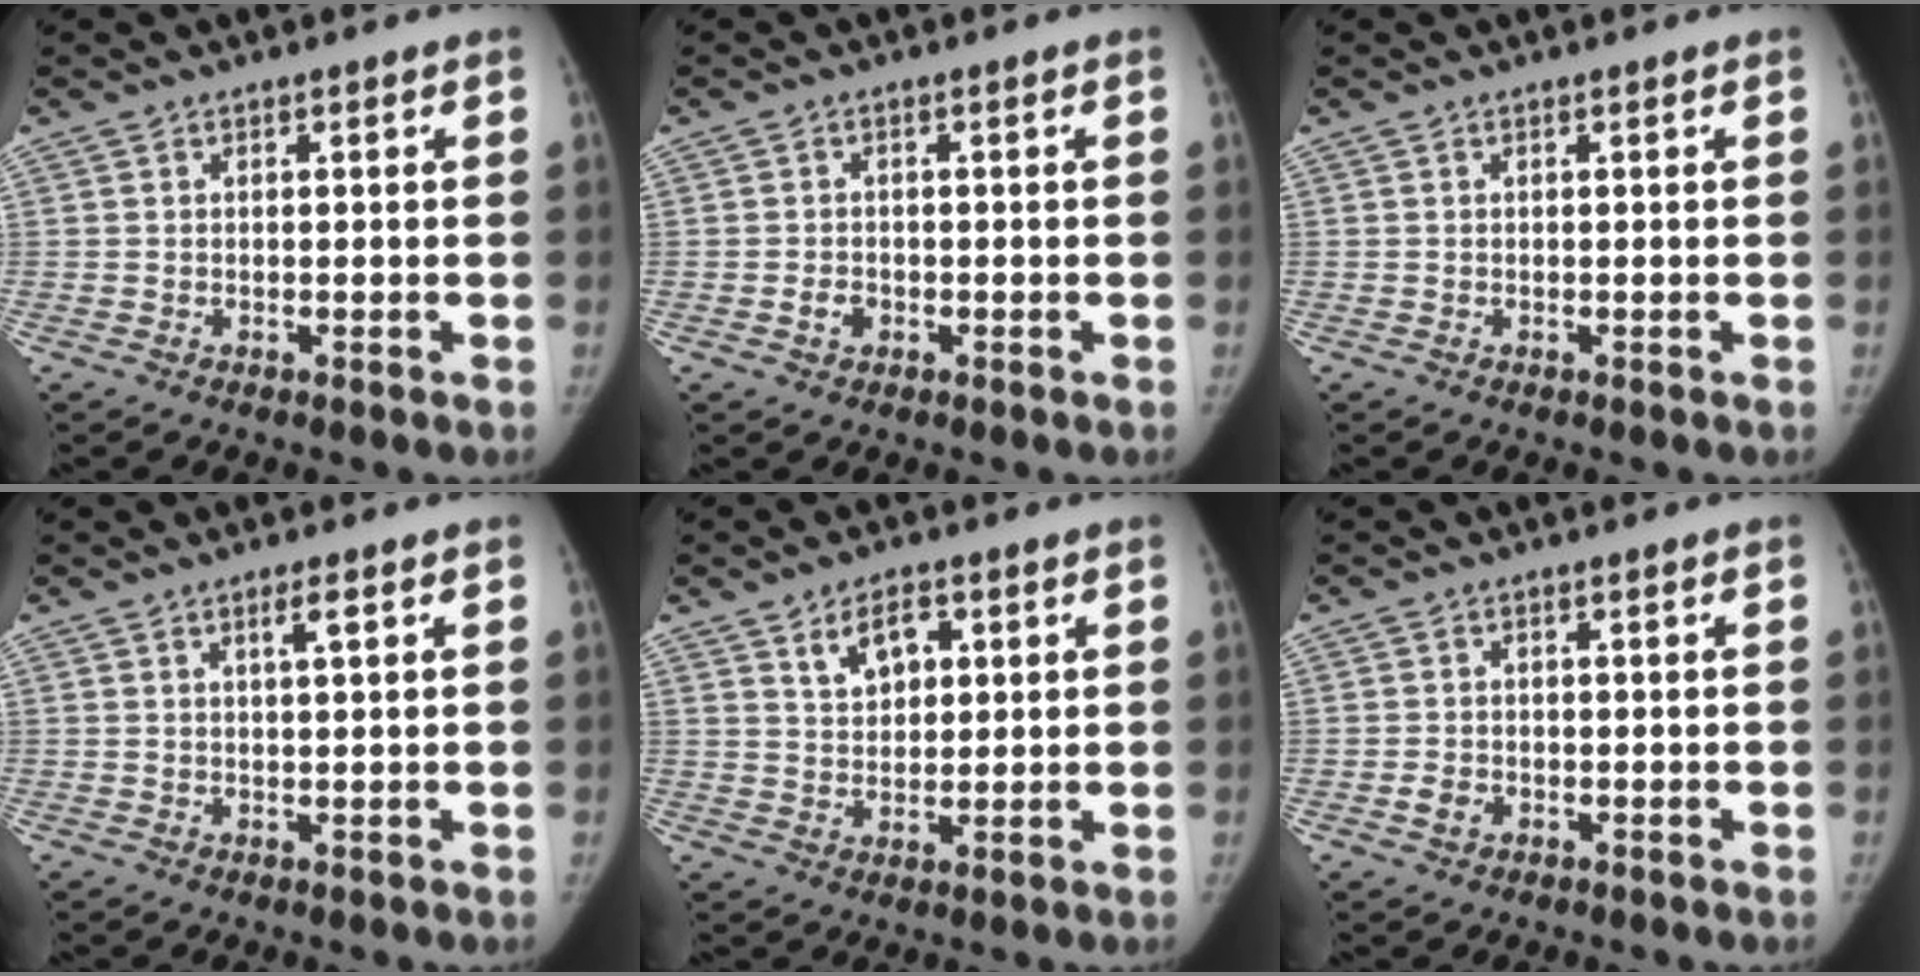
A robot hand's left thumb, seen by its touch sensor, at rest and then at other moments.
{"total": 2.0, "force": [-0.8, 1.5, 0.9], "torque": [-0.012, 0.008, -0.012]}
{"total": 0.0}
{"total": 2.1, "force": [1.0, 0.2, 1.8], "torque": [-0.034, -0.003, 0.018]}
{"total": 5.7, "force": [2.7, 3.5, 3.6], "torque": [-0.041, -0.012, 0.049]}
{"total": 2.0, "force": [-0.8, 1.6, 1.0], "torque": [-0.015, 0.006, -0.012]}